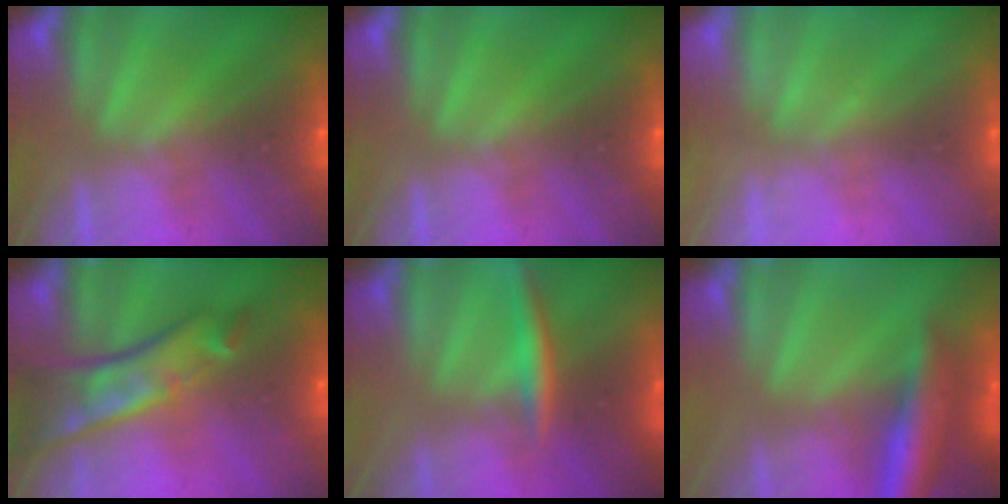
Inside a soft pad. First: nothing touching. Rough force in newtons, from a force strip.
{"total": 0.0}
{"total": 2.2}
{"total": 5.8}
{"total": 2.9}
{"total": 7.5}